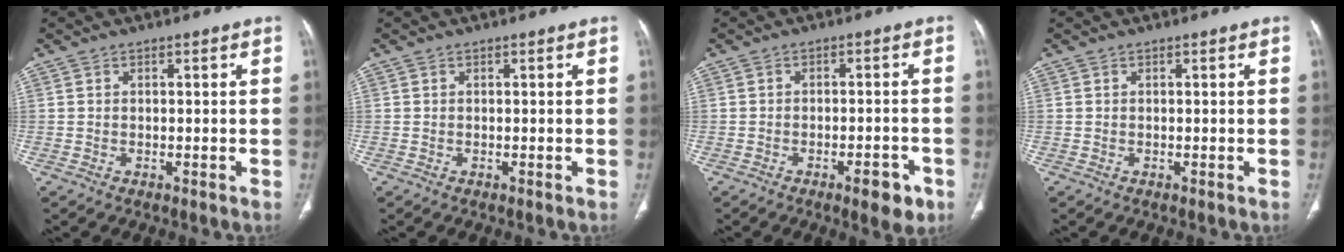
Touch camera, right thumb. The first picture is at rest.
{"total": 0.0}
{"total": 5.8, "force": [-3.1, 2.2, 4.3], "torque": [-0.043, 0.011, -0.038]}
{"total": 0.0}